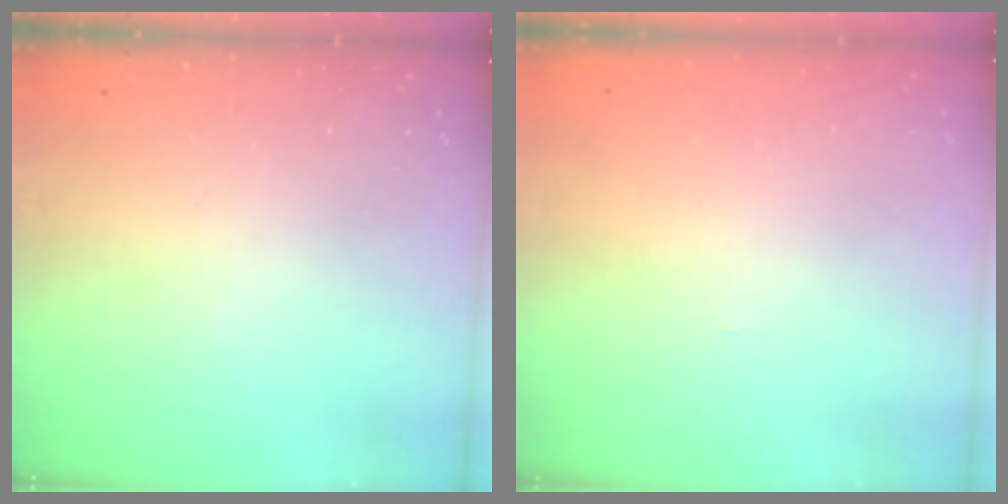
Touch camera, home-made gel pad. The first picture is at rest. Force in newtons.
{"total": 0.5, "press": 0.5, "slide": 0.2}